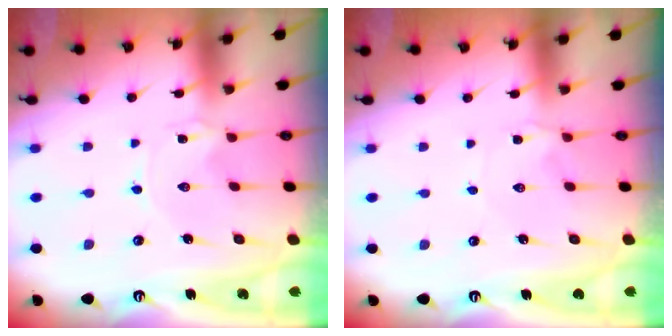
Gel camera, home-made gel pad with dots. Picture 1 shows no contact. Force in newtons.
{"total": 1.8, "press": 1.8, "slide": 0.4}